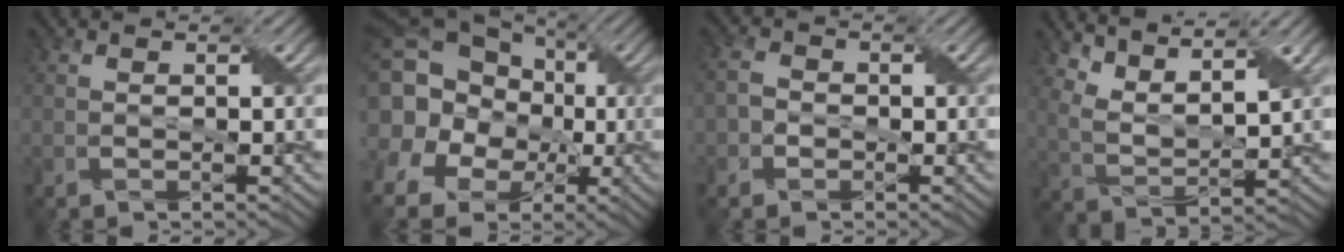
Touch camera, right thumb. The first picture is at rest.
{"total": 20.4, "force": [-1.6, 17.9, 9.8], "torque": [-0.247, 0.003, -0.068]}
{"total": 2.5, "force": [-0.8, 2.2, 0.8], "torque": [-0.019, 0.004, -0.025]}
{"total": 9.3, "force": [7.2, 2.4, 5.3], "torque": [-0.112, 0.000, 0.115]}